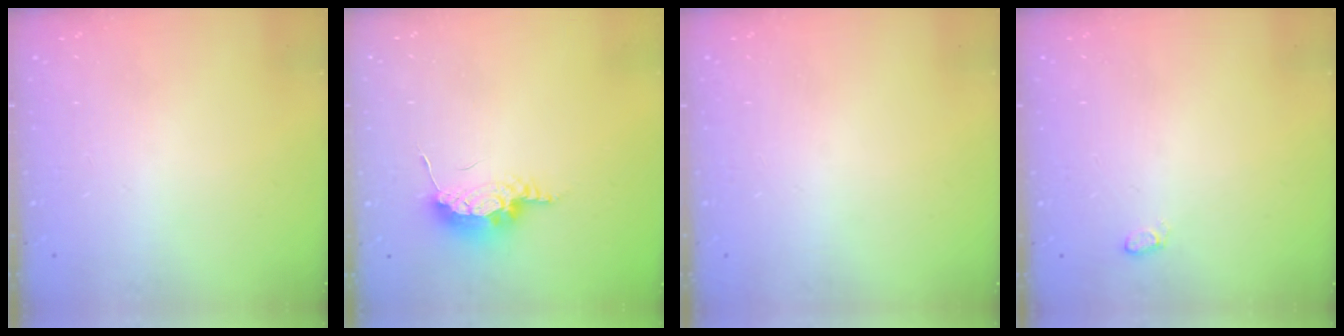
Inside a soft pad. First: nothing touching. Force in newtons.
{"total": 10.9, "press": 8.7, "slide": 6.6}
{"total": 0.0}
{"total": 3.9, "press": 3.7, "slide": 1.3}